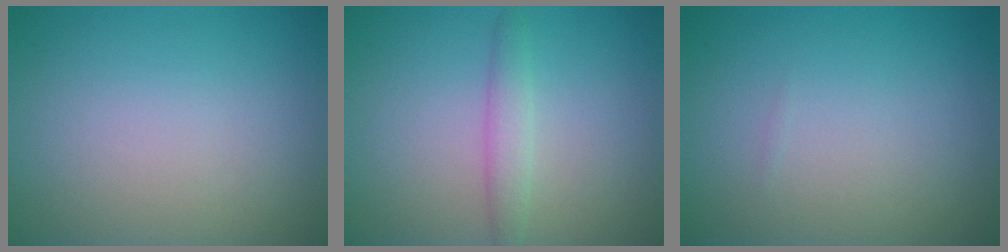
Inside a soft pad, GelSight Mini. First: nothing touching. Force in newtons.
{"total": 1.9, "press": 1.9, "slide": 0.0}
{"total": 0.0}